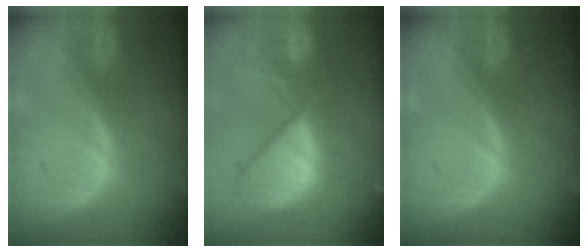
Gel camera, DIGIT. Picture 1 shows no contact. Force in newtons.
{"total": 11.7, "press": 10.3, "slide": 5.5}
{"total": 0.0}